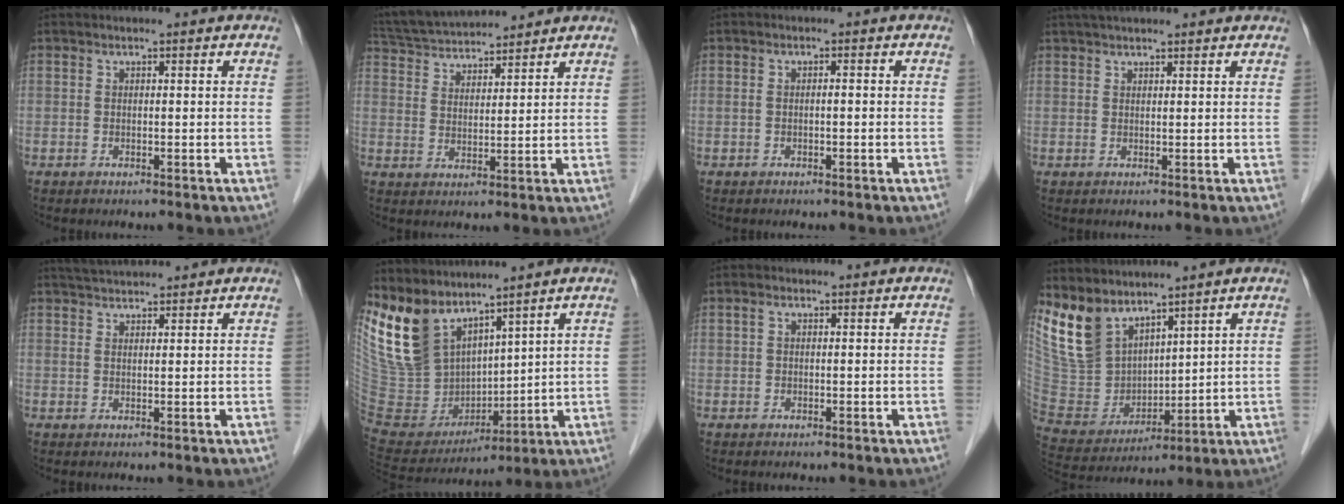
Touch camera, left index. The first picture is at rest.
{"total": 12.0, "force": [11.3, 1.6, 3.7], "torque": [-0.078, 0.035, 0.199]}
{"total": 0.9, "force": [-0.3, 0.2, 0.9], "torque": [-0.018, 0.006, -0.003]}
{"total": 6.8, "force": [6.0, 1.0, 3.0], "torque": [-0.048, 0.040, 0.089]}
{"total": 4.9, "force": [4.6, 0.4, 1.6], "torque": [-0.027, 0.033, 0.083]}
{"total": 16.4, "force": [12.6, 7.7, 7.1], "torque": [-0.170, 0.002, 0.266]}
{"total": 0.6, "force": [0.2, 0.4, 0.4], "torque": [-0.012, 0.011, 0.006]}
{"total": 11.0, "force": [8.8, 5.4, 3.7], "torque": [-0.101, 0.005, 0.200]}